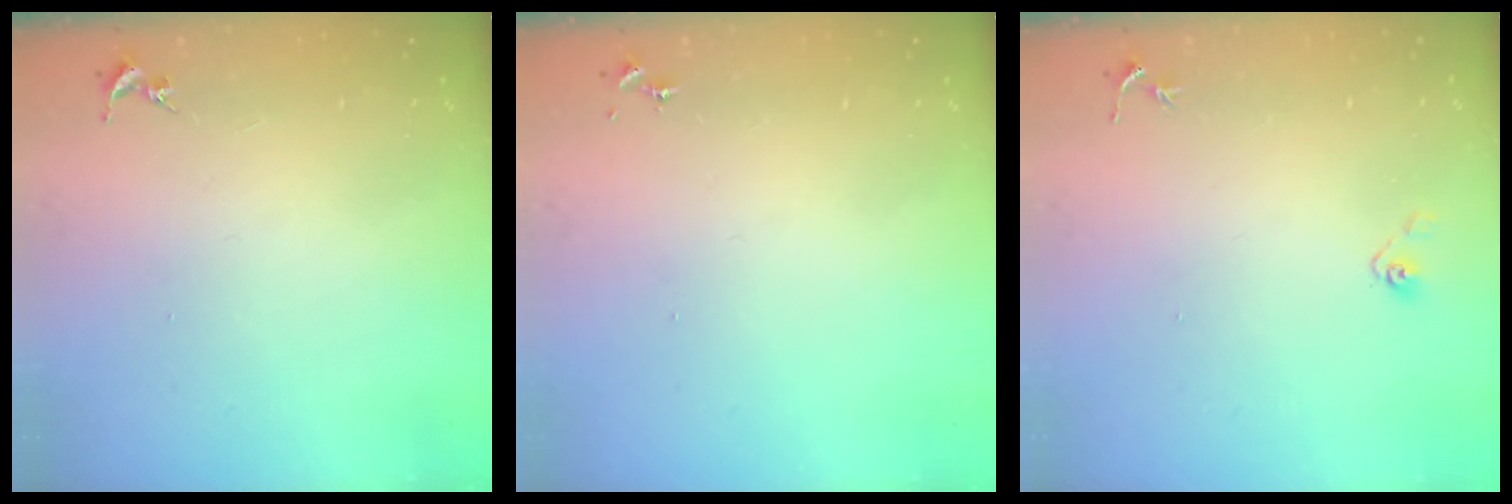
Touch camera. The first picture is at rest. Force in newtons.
{"total": 0.0}
{"total": 3.9, "press": 3.3, "slide": 2.0}